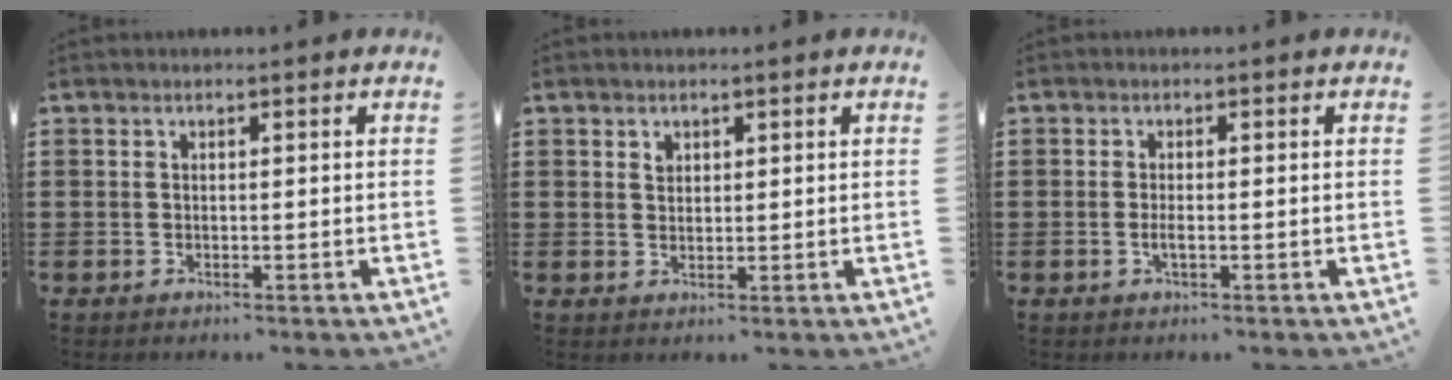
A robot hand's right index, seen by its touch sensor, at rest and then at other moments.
{"total": 1.3, "force": [0.9, 0.9, 0.4], "torque": [-0.001, -0.001, 0.017]}
{"total": 1.2, "force": [-0.4, 0.3, 1.1], "torque": [-0.022, -0.001, -0.006]}